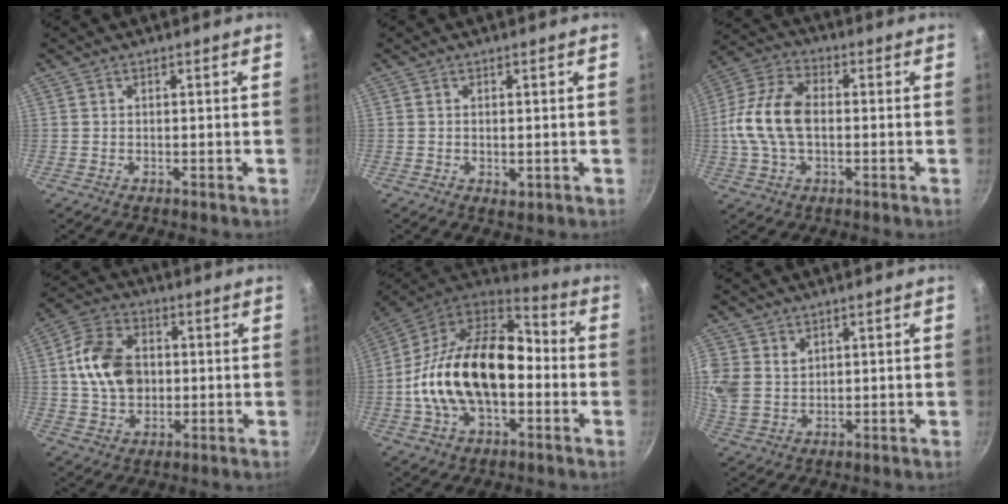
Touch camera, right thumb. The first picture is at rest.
{"total": 1.7, "force": [-0.1, 1.0, 1.4], "torque": [-0.021, -0.005, 0.000]}
{"total": 13.0, "force": [-0.4, 7.9, 10.4], "torque": [-0.198, 0.031, -0.021]}
{"total": 12.7, "force": [0.9, 9.3, 8.6], "torque": [-0.133, 0.014, 0.008]}
{"total": 24.5, "force": [-2.6, 15.1, 19.0], "torque": [-0.323, 0.051, -0.055]}
{"total": 10.0, "force": [2.9, 8.1, 5.1], "torque": [-0.116, 0.000, 0.066]}